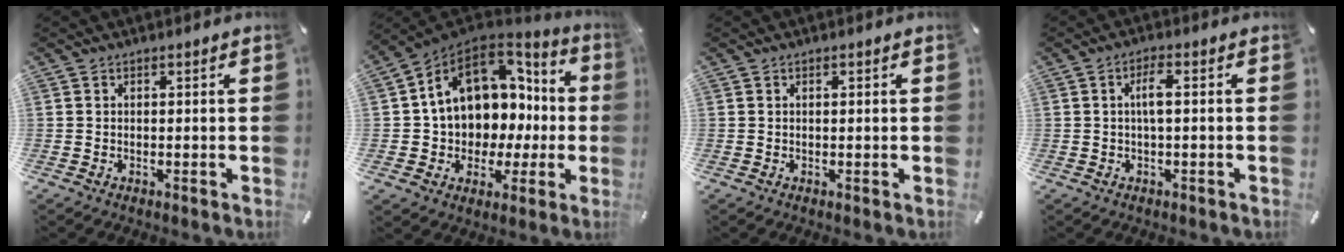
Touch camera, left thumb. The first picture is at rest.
{"total": 13.8, "force": [4.5, 10.9, 7.3], "torque": [-0.136, -0.033, 0.086]}
{"total": 0.7, "force": [0.2, 0.4, 0.5], "torque": [-0.010, 0.004, 0.003]}
{"total": 4.3, "force": [0.2, 0.9, 4.2], "torque": [-0.081, 0.005, 0.000]}